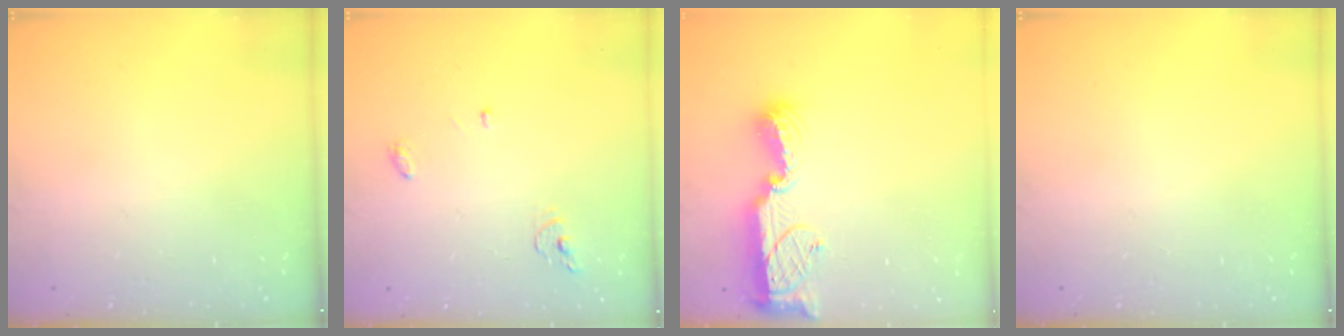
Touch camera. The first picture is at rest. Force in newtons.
{"total": 4.2, "press": 4.1, "slide": 0.3}
{"total": 12.8, "press": 11.4, "slide": 5.9}
{"total": 0.0}